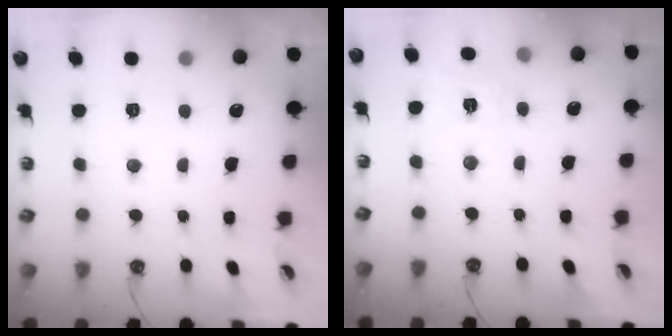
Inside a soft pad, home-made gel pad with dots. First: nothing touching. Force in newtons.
{"total": 7.5, "press": 7.4, "slide": 0.5}